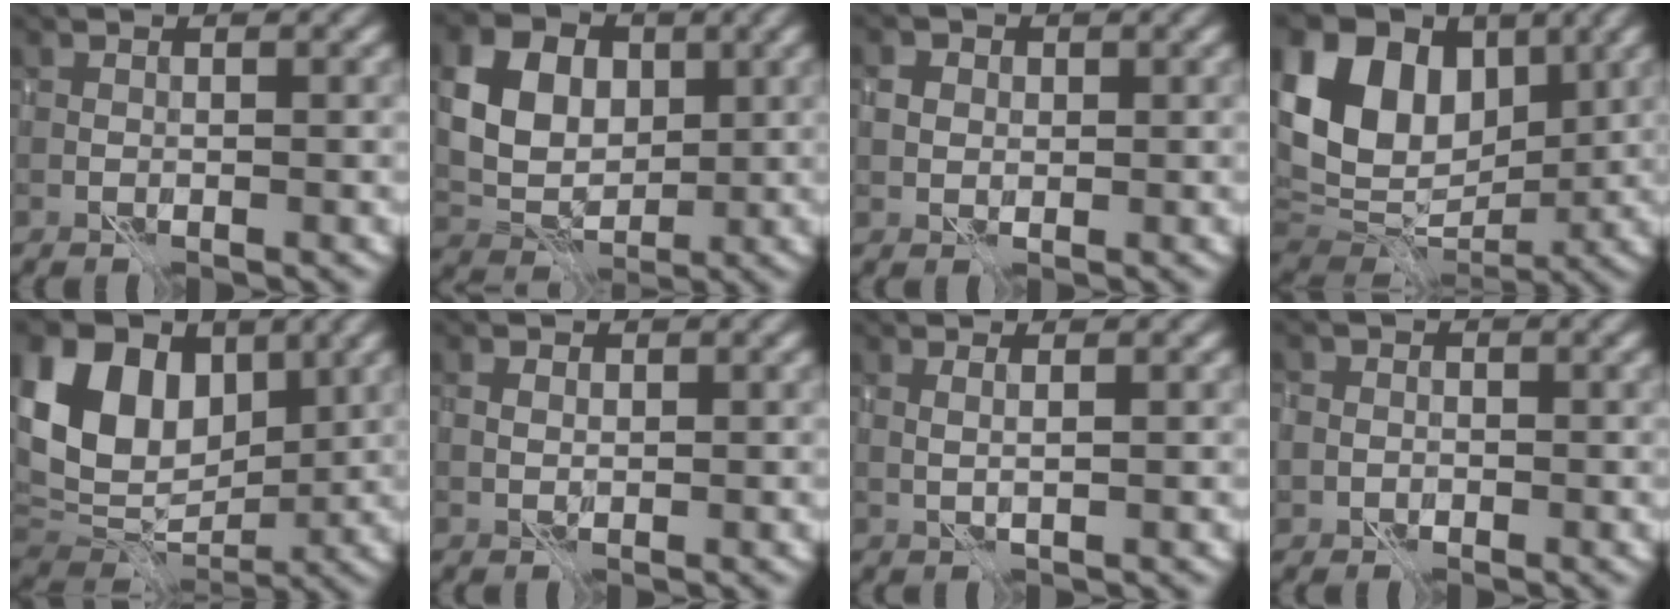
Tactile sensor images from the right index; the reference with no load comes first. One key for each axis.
{"total": 8.2, "fx": 2.5, "fy": 6.1, "fz": 4.8, "tx": -0.109, "ty": 0.018, "tz": 0.034}
{"total": 2.0, "fx": 0.7, "fy": 1.7, "fz": 0.8, "tx": -0.014, "ty": 0.009, "tz": 0.010}
{"total": 14.6, "fx": 4.6, "fy": 10.3, "fz": 9.2, "tx": -0.183, "ty": 0.047, "tz": 0.082}
{"total": 13.1, "fx": 4.5, "fy": 9.1, "fz": 8.2, "tx": -0.166, "ty": 0.044, "tz": 0.079}
{"total": 1.4, "fx": 0.5, "fy": 1.0, "fz": 0.8, "tx": -0.018, "ty": 0.006, "tz": 0.007}
{"total": 1.3, "fx": 0.9, "fy": 0.0, "fz": 0.9, "tx": -0.012, "ty": -0.004, "tz": 0.011}
{"total": 2.4, "fx": -0.7, "fy": 2.2, "fz": 0.8, "tx": 0.007, "ty": 0.005, "tz": -0.024}